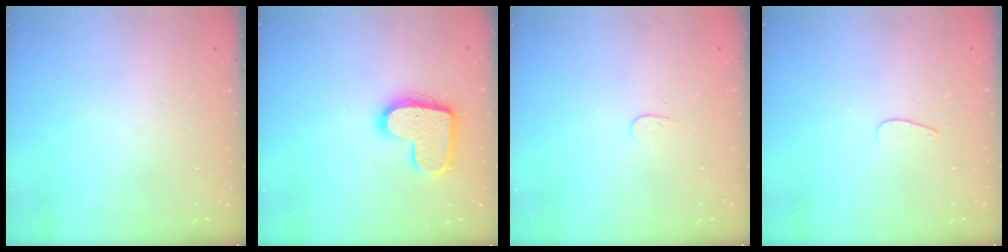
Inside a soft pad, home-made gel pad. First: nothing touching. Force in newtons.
{"total": 14.5, "press": 14.5, "slide": 0.8}
{"total": 3.7, "press": 3.6, "slide": 0.3}
{"total": 3.7, "press": 3.7, "slide": 0.4}